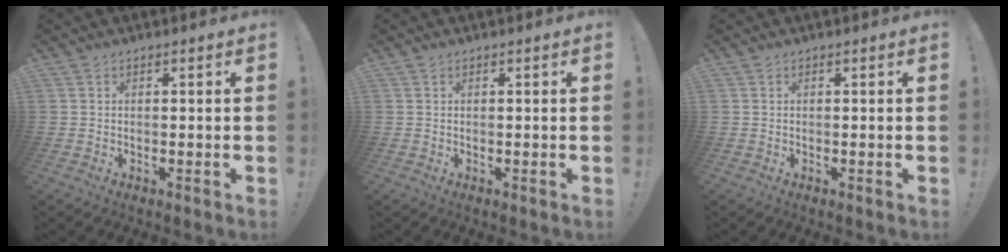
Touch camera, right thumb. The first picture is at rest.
{"total": 0.0}
{"total": 0.0}